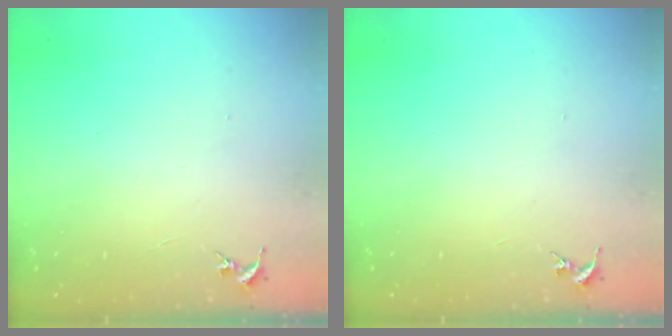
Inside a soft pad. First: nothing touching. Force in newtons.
{"total": 0.0}